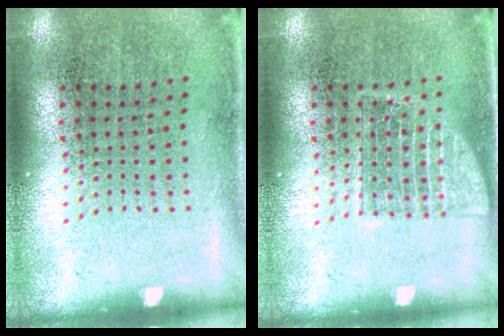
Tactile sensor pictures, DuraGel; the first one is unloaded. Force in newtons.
{"total": 2.0, "press": 2.0, "slide": 0.4}